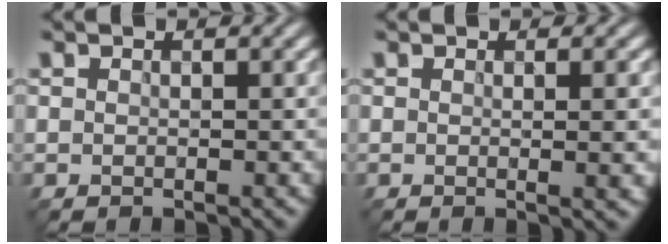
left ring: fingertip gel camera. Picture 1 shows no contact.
{"total": 3.3, "force": [0.1, 1.0, 3.1], "torque": [-0.032, 0.001, 0.000]}